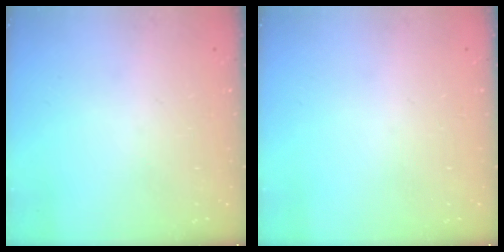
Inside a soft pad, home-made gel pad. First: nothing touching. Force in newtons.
{"total": 0.0}